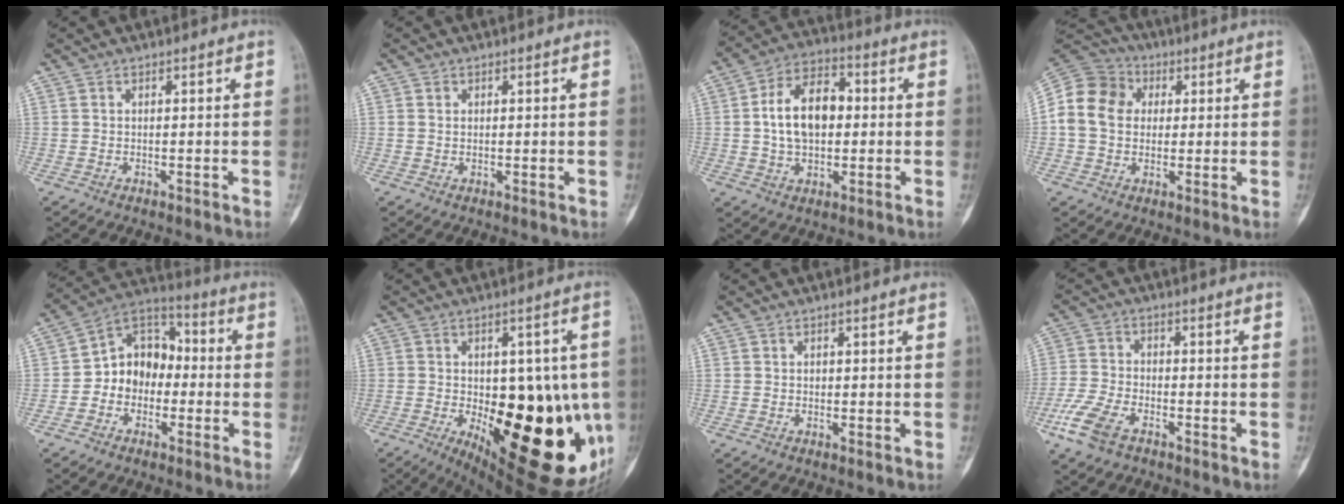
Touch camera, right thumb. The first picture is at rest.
{"total": 0.9, "force": [0.3, 0.7, 0.4], "torque": [-0.001, 0.002, 0.004]}
{"total": 12.7, "force": [0.6, 8.1, 9.8], "torque": [-0.149, 0.021, 0.005]}
{"total": 13.2, "force": [1.8, 10.8, 7.3], "torque": [-0.124, 0.024, 0.025]}
{"total": 11.1, "force": [-1.7, 8.9, 6.4], "torque": [-0.060, 0.042, -0.048]}
{"total": 29.5, "force": [-6.7, 12.5, 25.8], "torque": [-0.272, -0.018, -0.062]}
{"total": 1.0, "force": [0.1, 0.8, 0.6], "torque": [-0.001, 0.002, 0.000]}
{"total": 8.4, "force": [-4.8, 4.4, 5.3], "torque": [-0.123, 0.009, -0.096]}